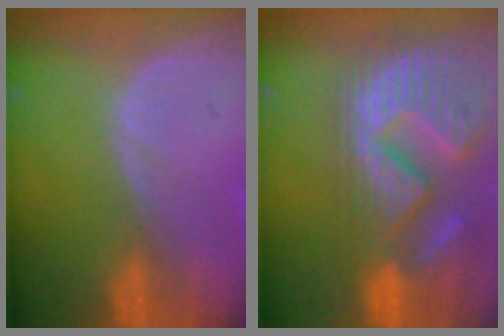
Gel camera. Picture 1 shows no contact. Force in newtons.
{"total": 15.4, "press": 12.8, "slide": 8.6}